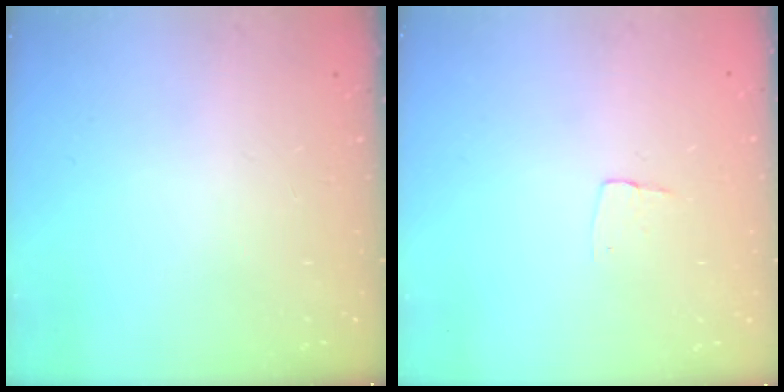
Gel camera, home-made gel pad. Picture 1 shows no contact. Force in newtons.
{"total": 3.4, "press": 3.4, "slide": 0.2}